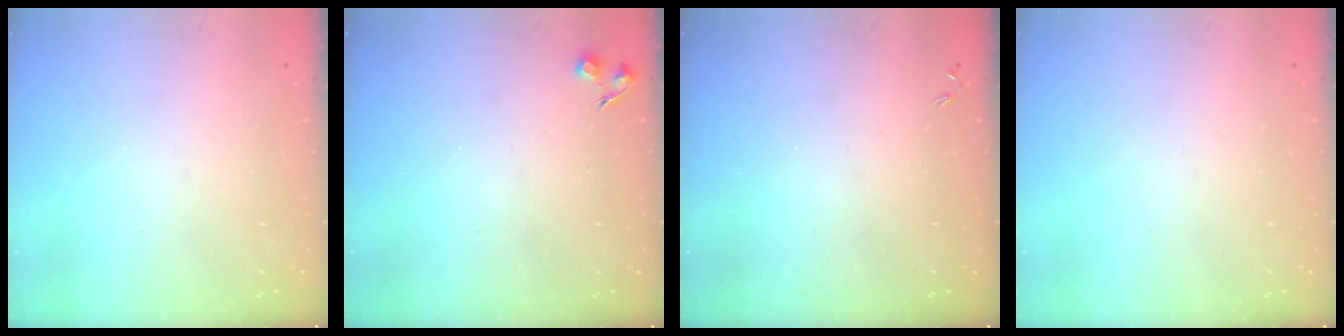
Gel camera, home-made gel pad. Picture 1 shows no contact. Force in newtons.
{"total": 4.9, "press": 4.9, "slide": 0.5}
{"total": 0.0}
{"total": 0.0}